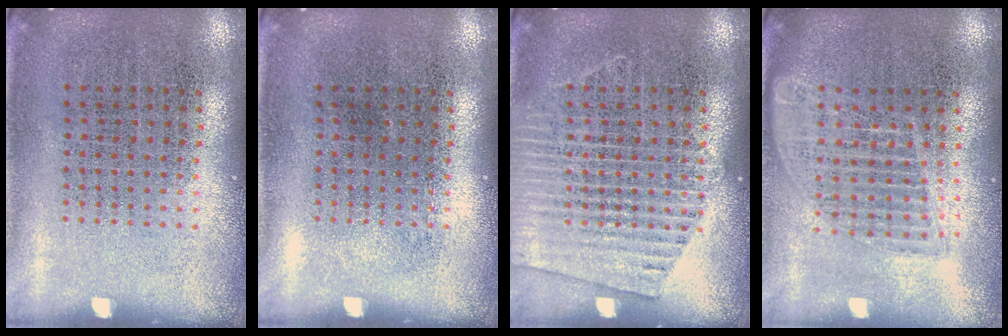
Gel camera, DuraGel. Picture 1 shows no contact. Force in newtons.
{"total": 0.0}
{"total": 2.3, "press": 2.3, "slide": 0.4}
{"total": 1.7, "press": 1.4, "slide": 0.9}